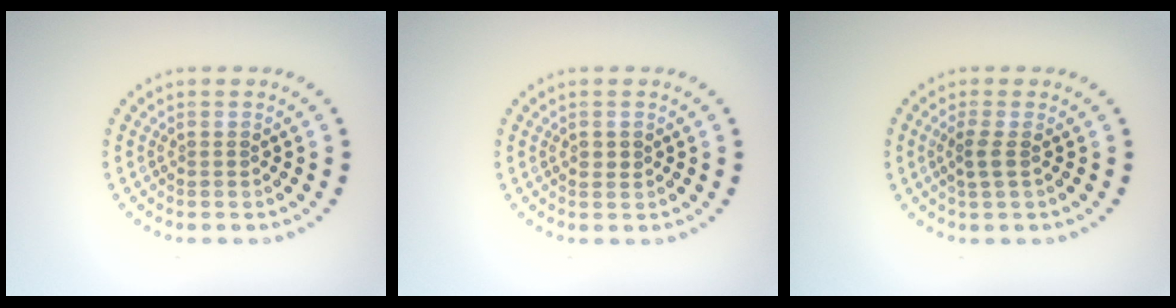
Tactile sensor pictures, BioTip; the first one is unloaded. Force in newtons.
{"total": 0.8, "press": 0.8, "slide": 0.1}
{"total": 1.5, "press": 1.3, "slide": 0.8}